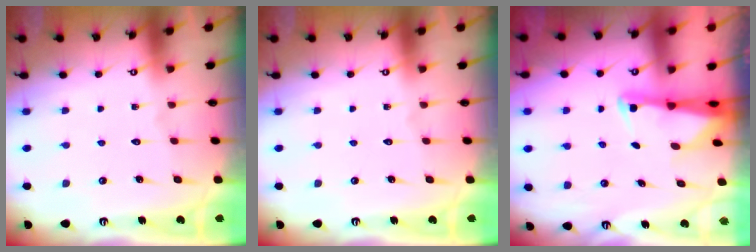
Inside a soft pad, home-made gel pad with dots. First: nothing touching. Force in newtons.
{"total": 0.0}
{"total": 2.3, "press": 2.3, "slide": 0.5}